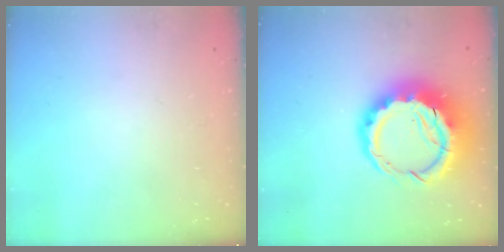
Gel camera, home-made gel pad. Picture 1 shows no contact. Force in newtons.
{"total": 14.6, "press": 14.3, "slide": 3.0}